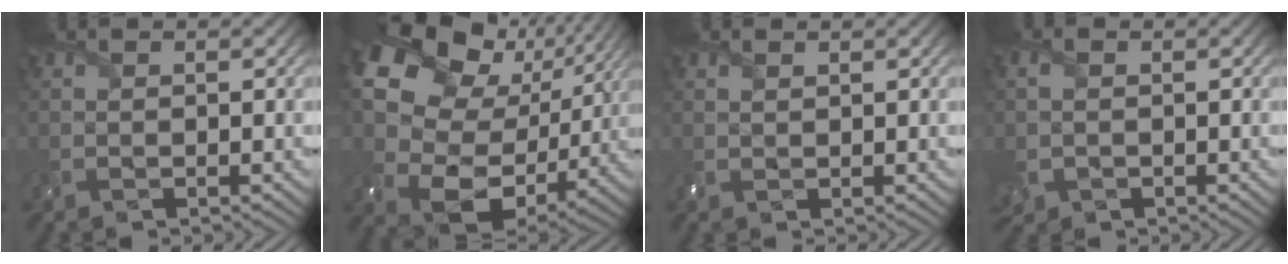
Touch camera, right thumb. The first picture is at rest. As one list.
[{"total": 21.9, "force": [6.7, 16.5, 12.9], "torque": [-0.305, 0.017, 0.140]}, {"total": 0.9, "force": [0.6, 0.4, 0.5], "torque": [-0.019, 0.001, 0.013]}, {"total": 3.6, "force": [-0.5, 3.0, 1.9], "torque": [-0.062, -0.014, -0.006]}]